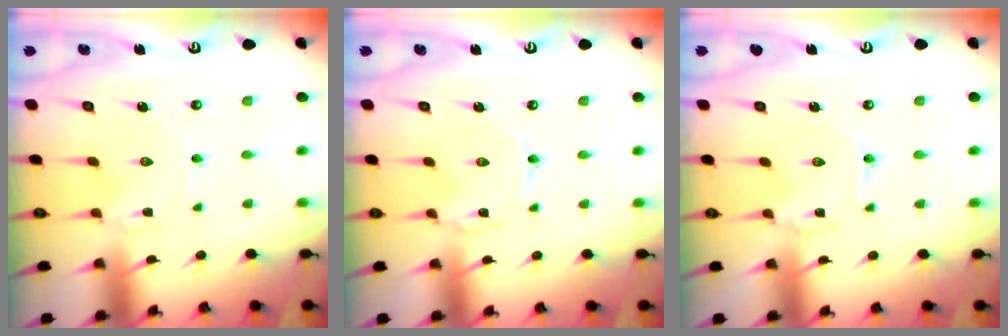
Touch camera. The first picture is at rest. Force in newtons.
{"total": 1.1, "press": 1.1, "slide": 0.2}
{"total": 0.0}